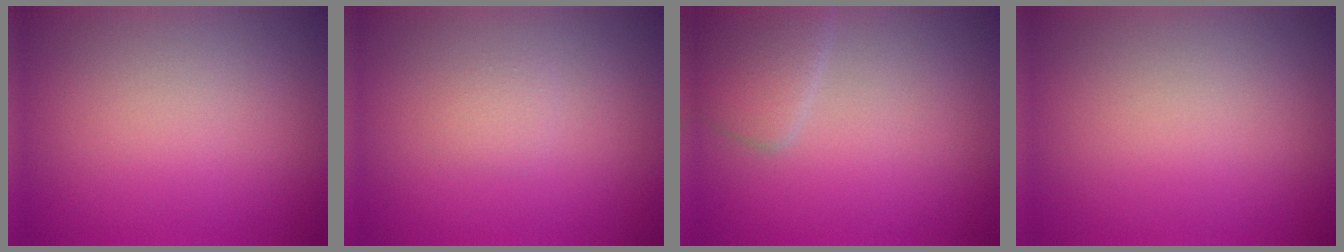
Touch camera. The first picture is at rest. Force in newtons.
{"total": 0.8, "press": 0.8, "slide": 0.0}
{"total": 2.6, "press": 2.6, "slide": 0.1}
{"total": 0.0}